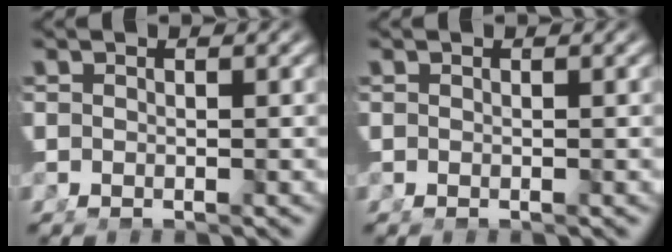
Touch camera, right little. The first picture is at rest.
{"total": 0.0}